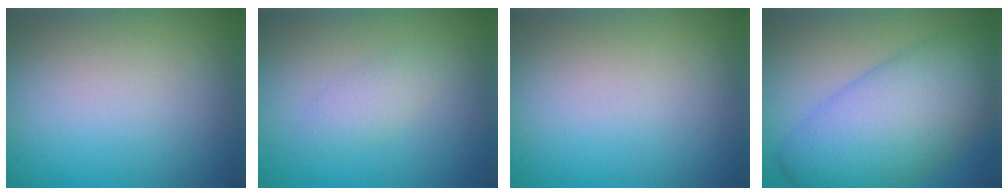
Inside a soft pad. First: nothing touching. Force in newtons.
{"total": 1.7, "press": 1.7, "slide": 0.1}
{"total": 0.0}
{"total": 9.6, "press": 9.6, "slide": 0.2}